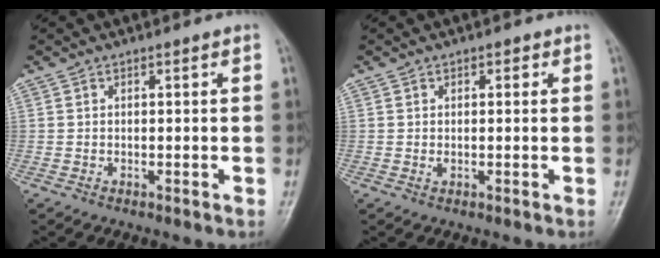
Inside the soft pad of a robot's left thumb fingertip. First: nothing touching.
{"total": 1.6, "force": [0.5, 1.1, 1.1], "torque": [-0.007, 0.000, 0.005]}